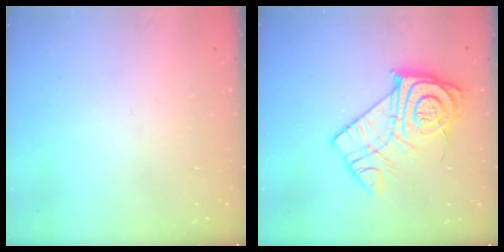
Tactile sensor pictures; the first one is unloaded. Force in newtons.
{"total": 16.1, "press": 16.1, "slide": 1.1}